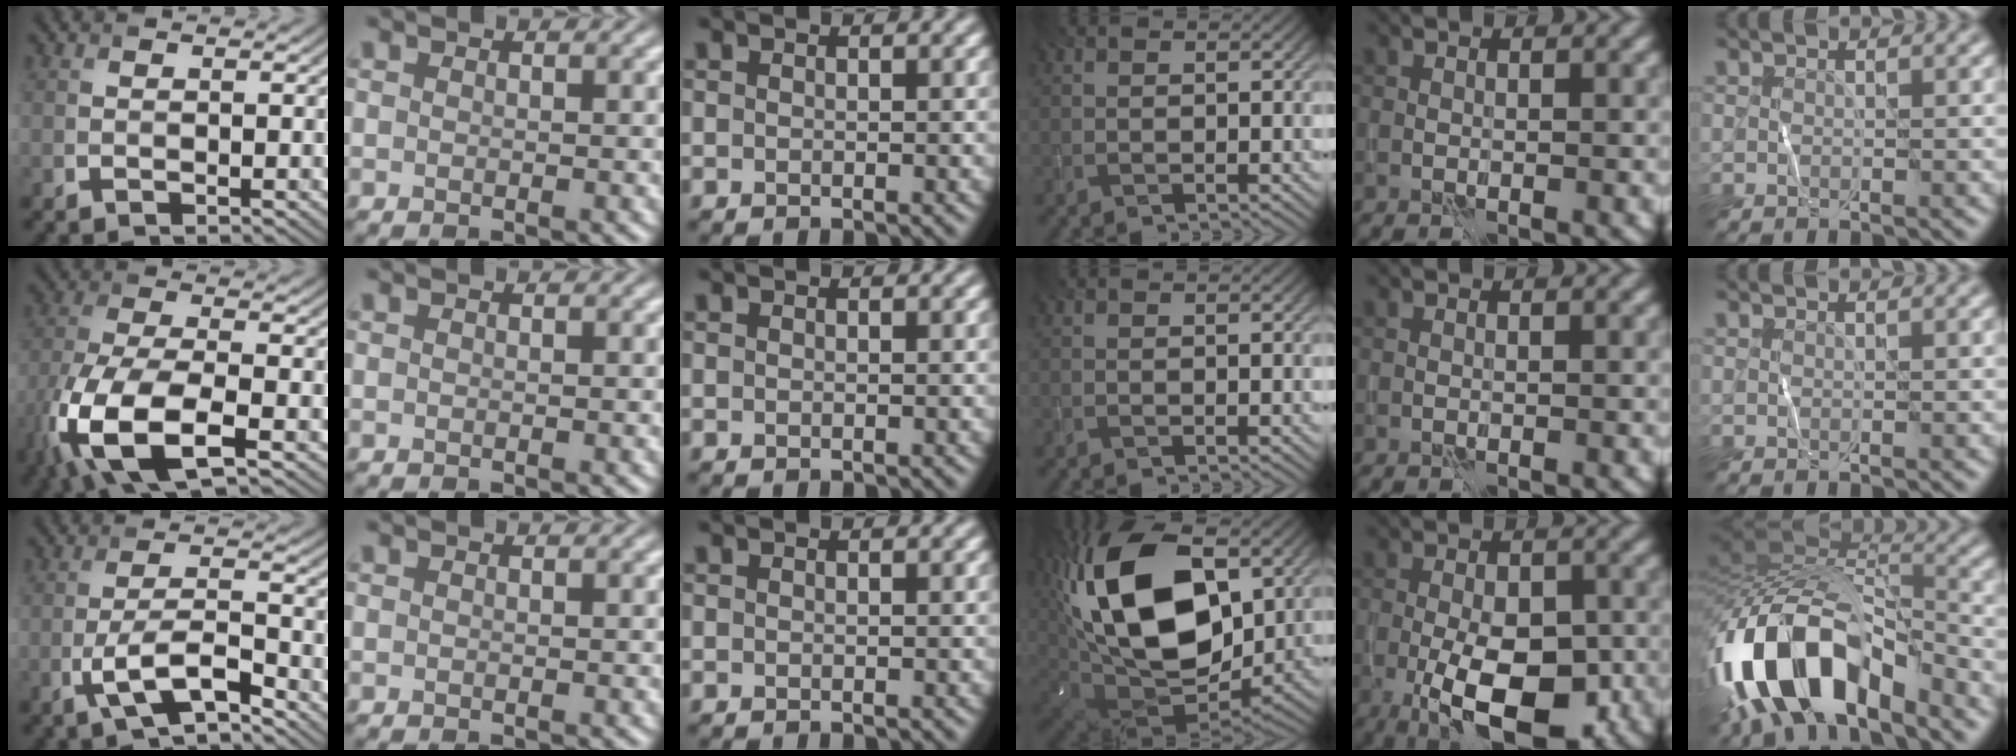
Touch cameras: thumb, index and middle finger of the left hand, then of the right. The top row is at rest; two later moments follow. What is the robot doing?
{"motion": "wipe", "object": "whiteboard"}